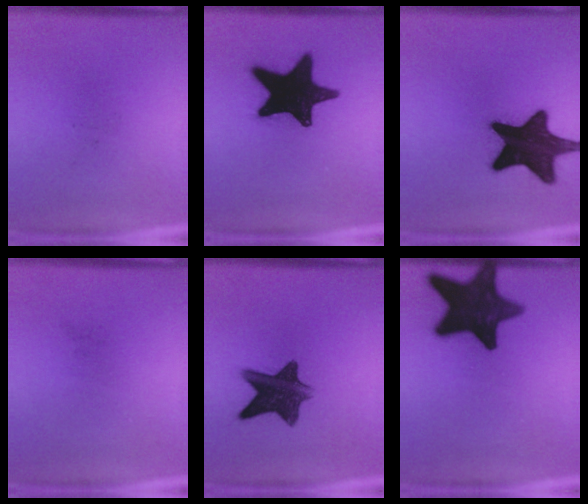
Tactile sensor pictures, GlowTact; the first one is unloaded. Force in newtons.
{"total": 19.6}
{"total": 17.6}
{"total": 0.0}
{"total": 11.0}
{"total": 16.9}